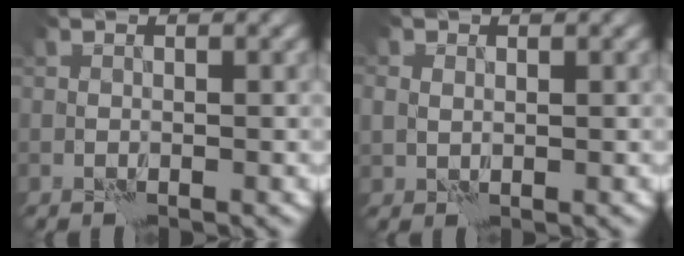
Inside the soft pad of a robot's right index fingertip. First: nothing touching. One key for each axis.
{"total": 1.6, "fx": 0.8, "fy": 1.1, "fz": 0.7, "tx": -0.016, "ty": 0.001, "tz": 0.013}